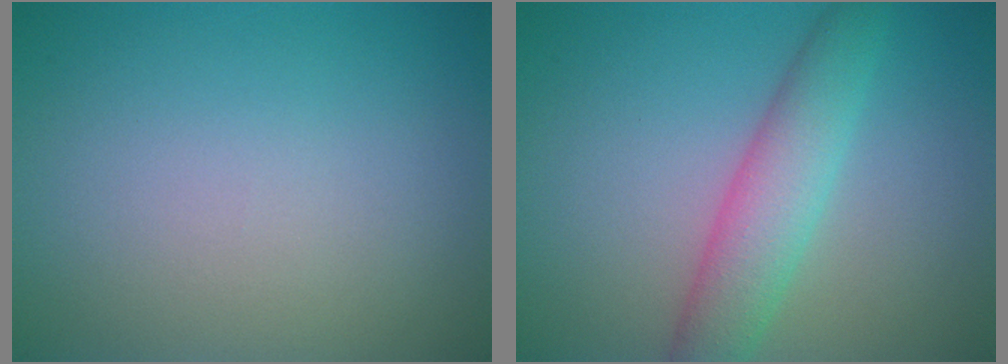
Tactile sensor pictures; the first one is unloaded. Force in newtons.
{"total": 4.5, "press": 4.5, "slide": 0.1}